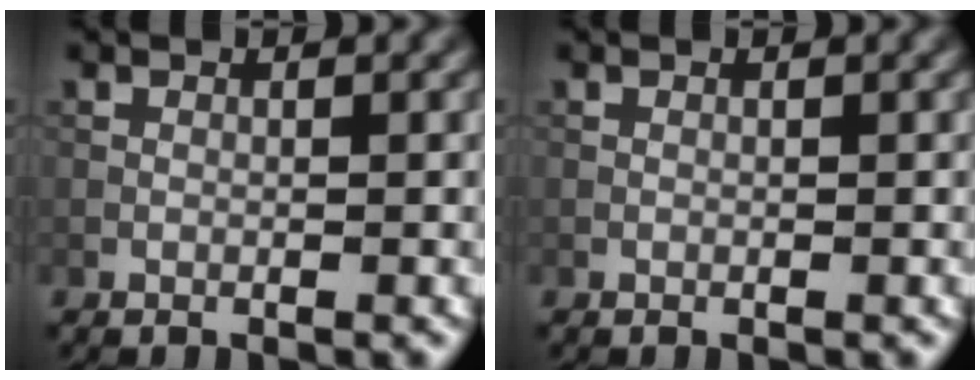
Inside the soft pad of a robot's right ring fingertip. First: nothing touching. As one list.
[{"total": 0.0}]